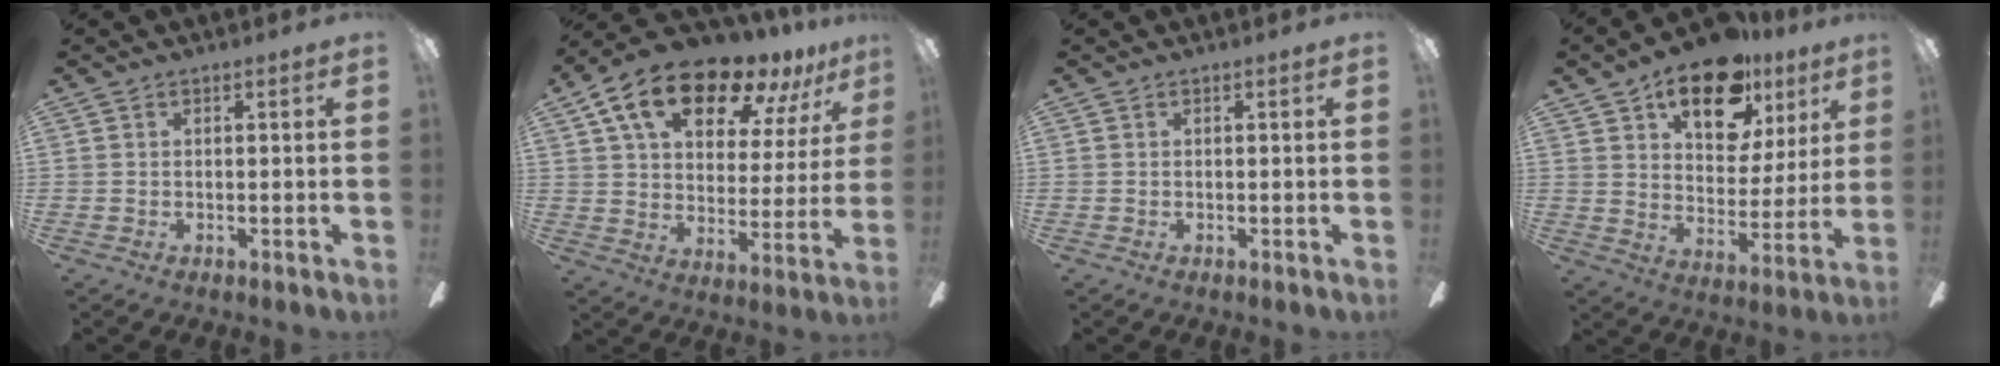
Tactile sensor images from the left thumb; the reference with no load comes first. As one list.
[{"total": 19.0, "force": [12.8, 9.0, 10.8], "torque": [-0.182, -0.073, 0.219]}, {"total": 0.0}, {"total": 18.4, "force": [11.9, 9.7, 10.3], "torque": [-0.145, -0.062, 0.202]}]